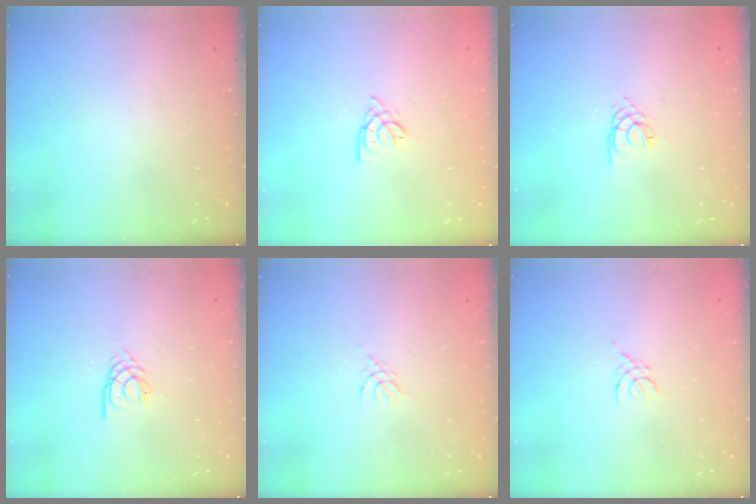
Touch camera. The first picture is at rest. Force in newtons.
{"total": 2.6, "press": 2.6, "slide": 0.6}
{"total": 1.7, "press": 1.7, "slide": 0.4}
{"total": 2.8, "press": 2.8, "slide": 0.3}
{"total": 2.8, "press": 2.7, "slide": 0.6}
{"total": 1.8, "press": 1.7, "slide": 0.4}